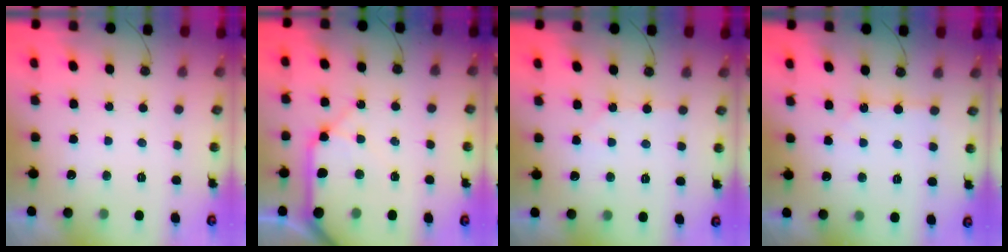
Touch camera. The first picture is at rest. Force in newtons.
{"total": 13.1, "press": 13.0, "slide": 1.6}
{"total": 4.4, "press": 4.4, "slide": 0.7}
{"total": 2.7, "press": 2.7, "slide": 0.3}